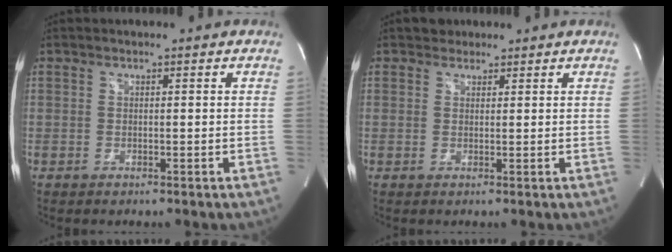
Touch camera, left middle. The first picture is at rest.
{"total": 1.7, "force": [1.3, 1.1, -0.1], "torque": [0.006, 0.009, 0.015]}